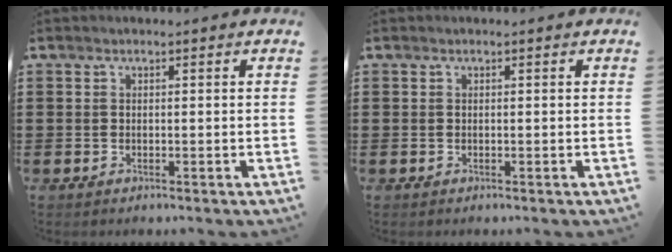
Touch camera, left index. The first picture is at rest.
{"total": 0.0}